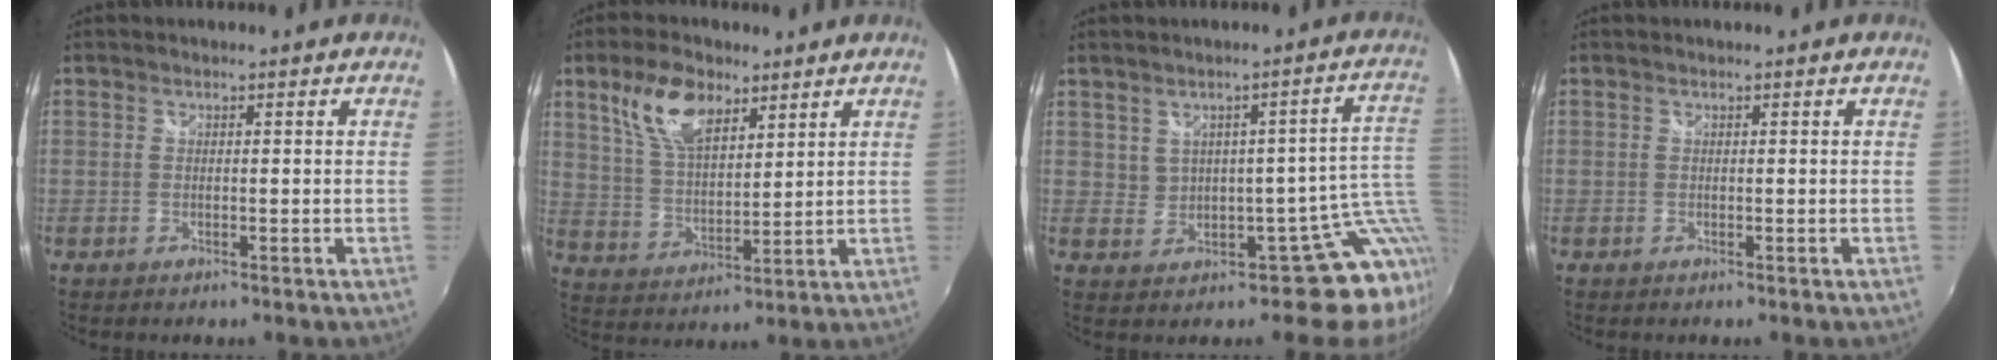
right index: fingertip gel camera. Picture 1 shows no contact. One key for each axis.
{"total": 11.4, "fx": 6.6, "fy": 5.5, "fz": 7.5, "tx": -0.143, "ty": 0.018, "tz": 0.133}
{"total": 8.5, "fx": 1.2, "fy": 5.7, "fz": 6.2, "tx": -0.047, "ty": 0.025, "tz": 0.047}
{"total": 0.0}